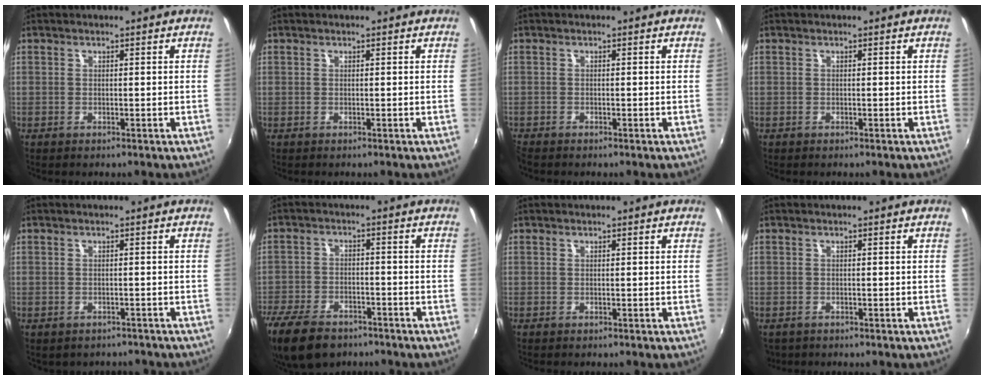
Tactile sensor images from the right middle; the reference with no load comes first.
{"total": 0.0}
{"total": 1.7, "force": [-1.6, 0.4, 0.4], "torque": [-0.010, -0.012, -0.033]}
{"total": 0.0}
{"total": 3.7, "force": [-3.0, 1.9, 1.1], "torque": [-0.028, -0.017, -0.036]}
{"total": 13.9, "force": [-10.0, 7.0, 6.8], "torque": [-0.176, -0.031, -0.178]}
{"total": 0.0}
{"total": 2.6, "force": [-1.4, 1.9, 1.1], "torque": [-0.026, -0.010, -0.019]}